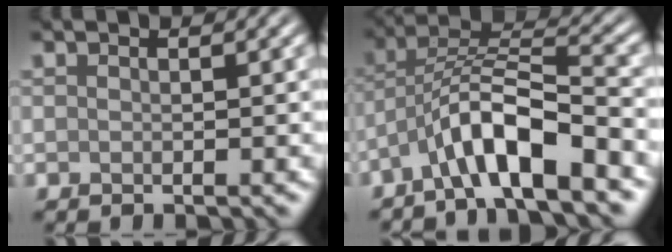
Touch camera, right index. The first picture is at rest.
{"total": 6.8, "force": [-4.0, 1.2, 5.3], "torque": [-0.096, 0.017, -0.075]}